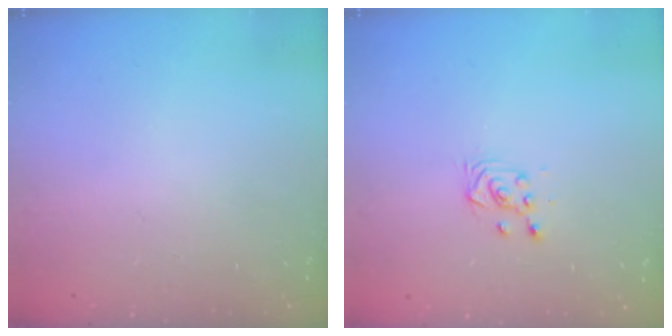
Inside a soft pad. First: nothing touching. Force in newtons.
{"total": 4.1, "press": 4.0, "slide": 1.0}